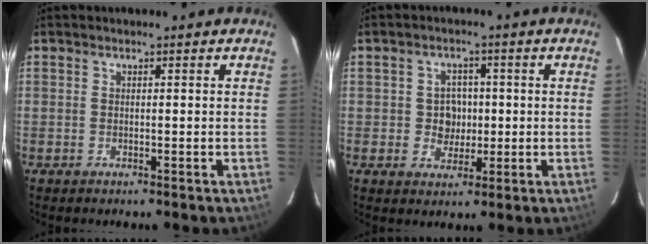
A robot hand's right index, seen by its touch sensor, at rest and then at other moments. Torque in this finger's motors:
{"motor_torque": [0.16, 0.10, 0.03, 0.00]}